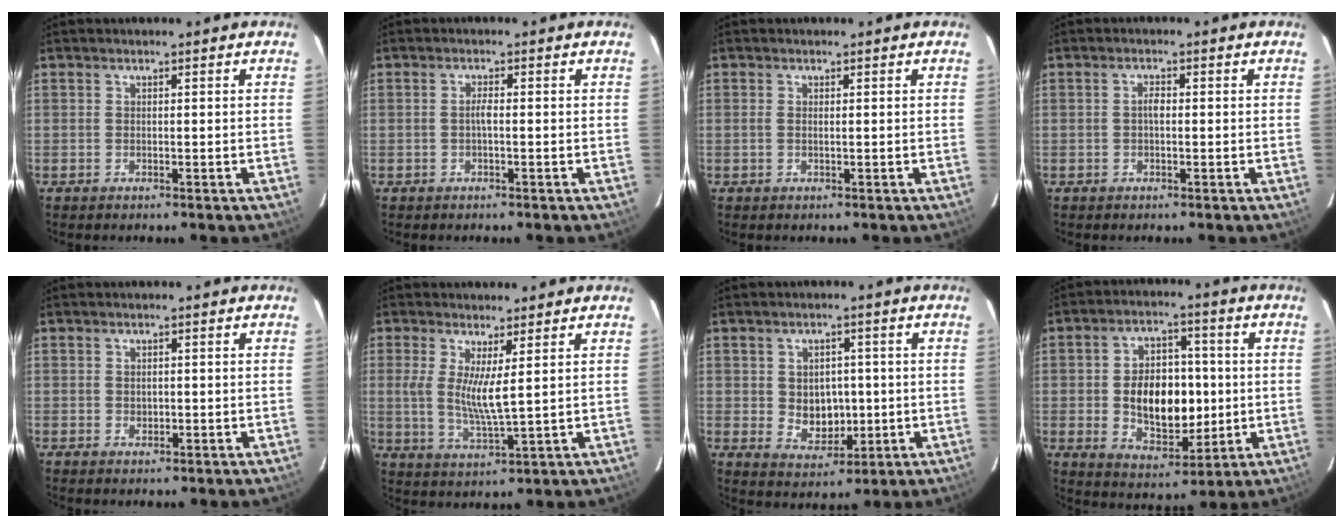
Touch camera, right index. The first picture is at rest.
{"total": 1.3, "force": [-0.3, 0.1, 1.2], "torque": [-0.023, 0.004, -0.008]}
{"total": 0.7, "force": [0.1, 0.1, 0.6], "torque": [-0.017, 0.001, 0.000]}
{"total": 1.5, "force": [-0.1, 0.7, 1.3], "torque": [-0.024, 0.006, -0.005]}
{"total": 1.3, "force": [0.0, 1.1, 0.7], "torque": [-0.010, 0.002, 0.001]}
{"total": 6.8, "force": [1.6, 0.8, 6.5], "torque": [-0.130, -0.016, 0.029]}
{"total": 7.0, "force": [-0.1, 5.7, 4.1], "torque": [-0.075, 0.002, 0.016]}
{"total": 13.5, "force": [-0.7, 8.7, 10.4], "torque": [-0.190, 0.014, 0.007]}